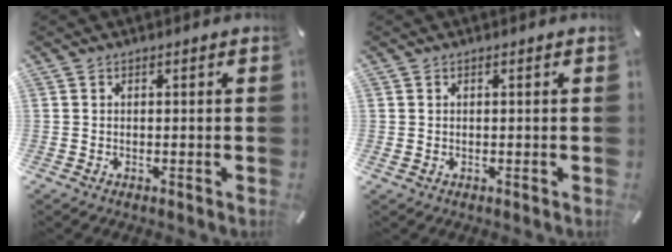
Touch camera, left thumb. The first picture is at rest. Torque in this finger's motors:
{"motor_torque": [0.28, 0.13, 0.04, -0.32, 0.01]}